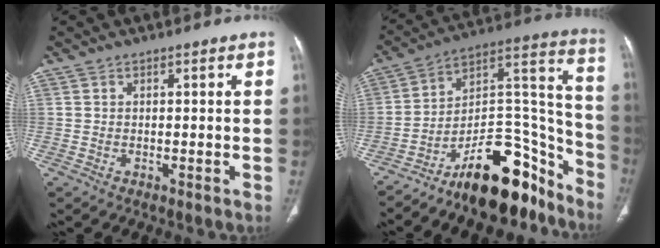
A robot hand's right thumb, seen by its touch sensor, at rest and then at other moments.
{"total": 21.3, "force": [-15.7, 8.3, 11.8], "torque": [-0.122, 0.142, -0.256]}